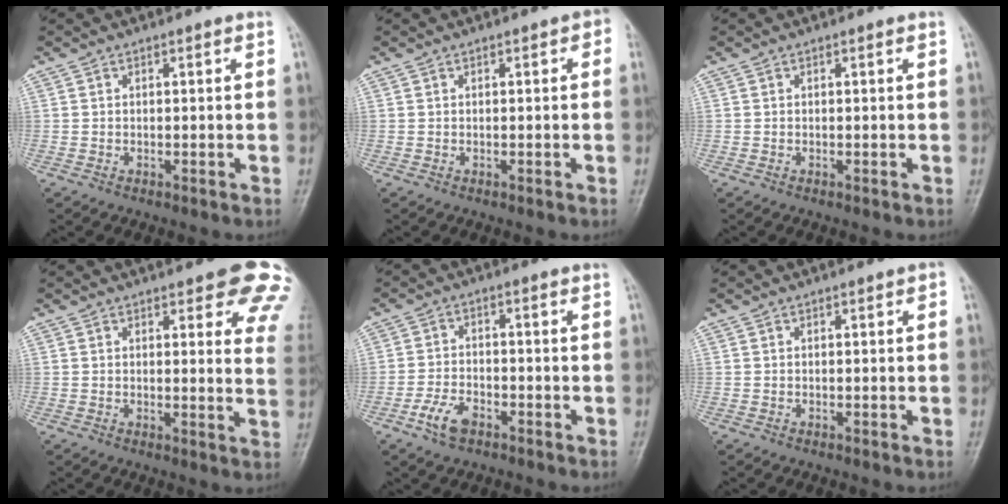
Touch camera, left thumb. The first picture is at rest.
{"total": 1.7, "force": [0.2, 0.8, 1.4], "torque": [-0.004, 0.004, -0.007]}
{"total": 0.0}
{"total": 12.9, "force": [7.9, 4.2, 9.4], "torque": [-0.072, -0.034, 0.073]}
{"total": 5.1, "force": [-3.0, 2.7, 3.1], "torque": [-0.062, 0.016, -0.058]}
{"total": 0.6, "force": [0.1, 0.3, 0.6], "torque": [-0.001, 0.003, -0.002]}